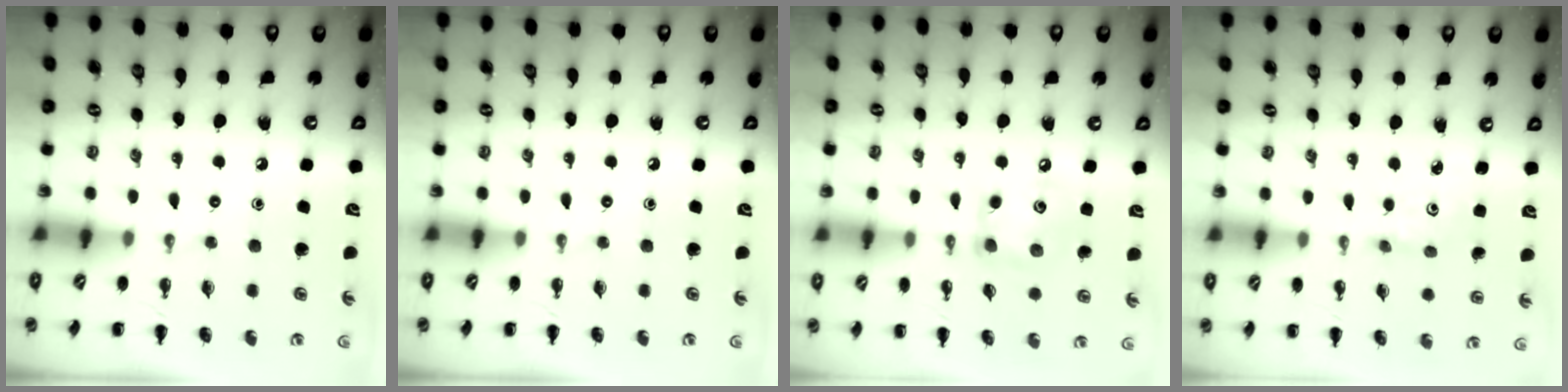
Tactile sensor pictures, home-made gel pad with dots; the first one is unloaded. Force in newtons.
{"total": 0.0}
{"total": 8.3, "press": 8.3, "slide": 0.3}
{"total": 1.5, "press": 1.4, "slide": 0.5}